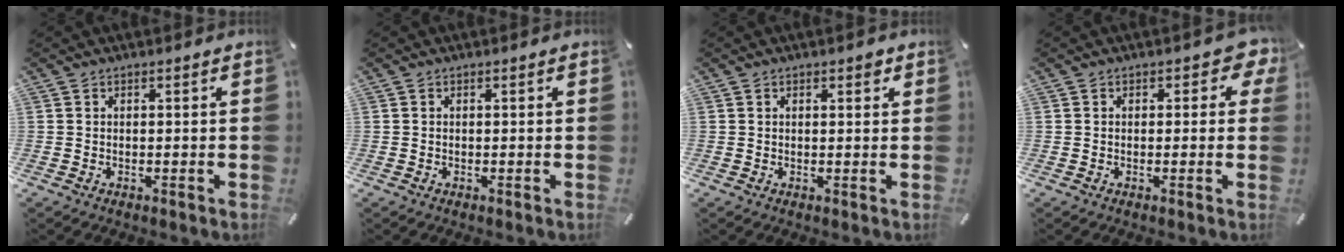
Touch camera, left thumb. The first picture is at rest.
{"total": 0.0}
{"total": 1.4, "force": [0.7, 0.8, 0.9], "torque": [-0.011, 0.001, 0.009]}
{"total": 3.9, "force": [1.0, 2.4, 2.9], "torque": [-0.036, 0.003, 0.013]}